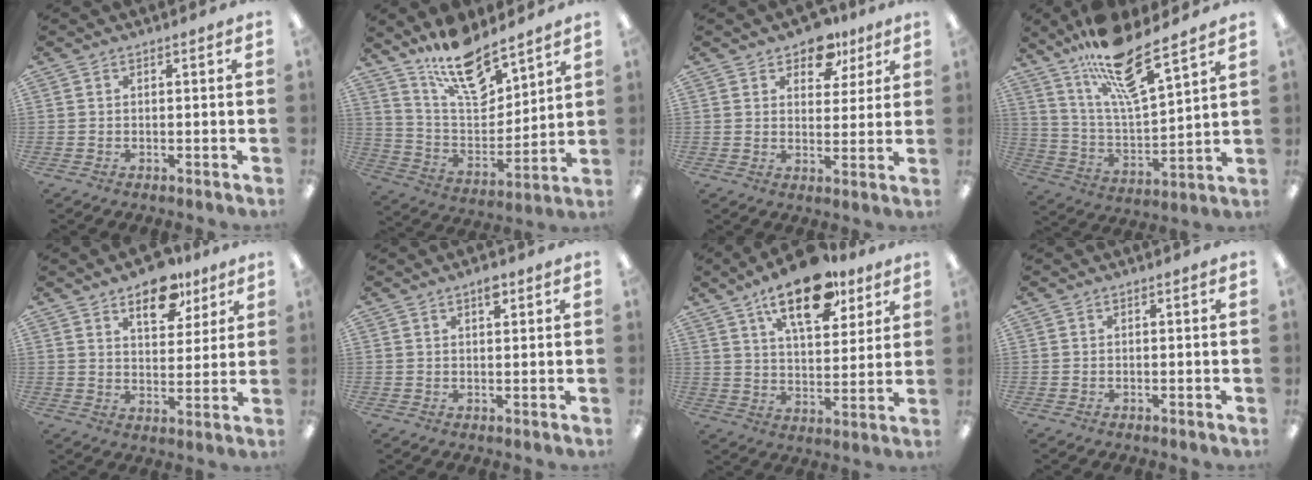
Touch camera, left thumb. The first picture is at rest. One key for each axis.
{"total": 17.1, "fx": 13.2, "fy": 6.4, "fz": 8.7, "tx": -0.154, "ty": -0.083, "tz": 0.231}
{"total": 9.2, "fx": 6.4, "fy": 5.5, "fz": 3.7, "tx": -0.039, "ty": -0.033, "tz": 0.112}
{"total": 16.6, "fx": 12.7, "fy": 3.3, "fz": 10.2, "tx": -0.189, "ty": -0.075, "tz": 0.214}
{"total": 11.7, "fx": 7.9, "fy": 5.7, "fz": 6.5, "tx": -0.075, "ty": -0.038, "tz": 0.132}
{"total": 2.8, "fx": 2.0, "fy": 1.0, "fz": 1.8, "tx": -0.022, "ty": -0.003, "tz": 0.031}
{"total": 17.4, "fx": 11.1, "fy": 7.8, "fz": 10.9, "tx": -0.162, "ty": -0.048, "tz": 0.184}
{"total": 0.0}